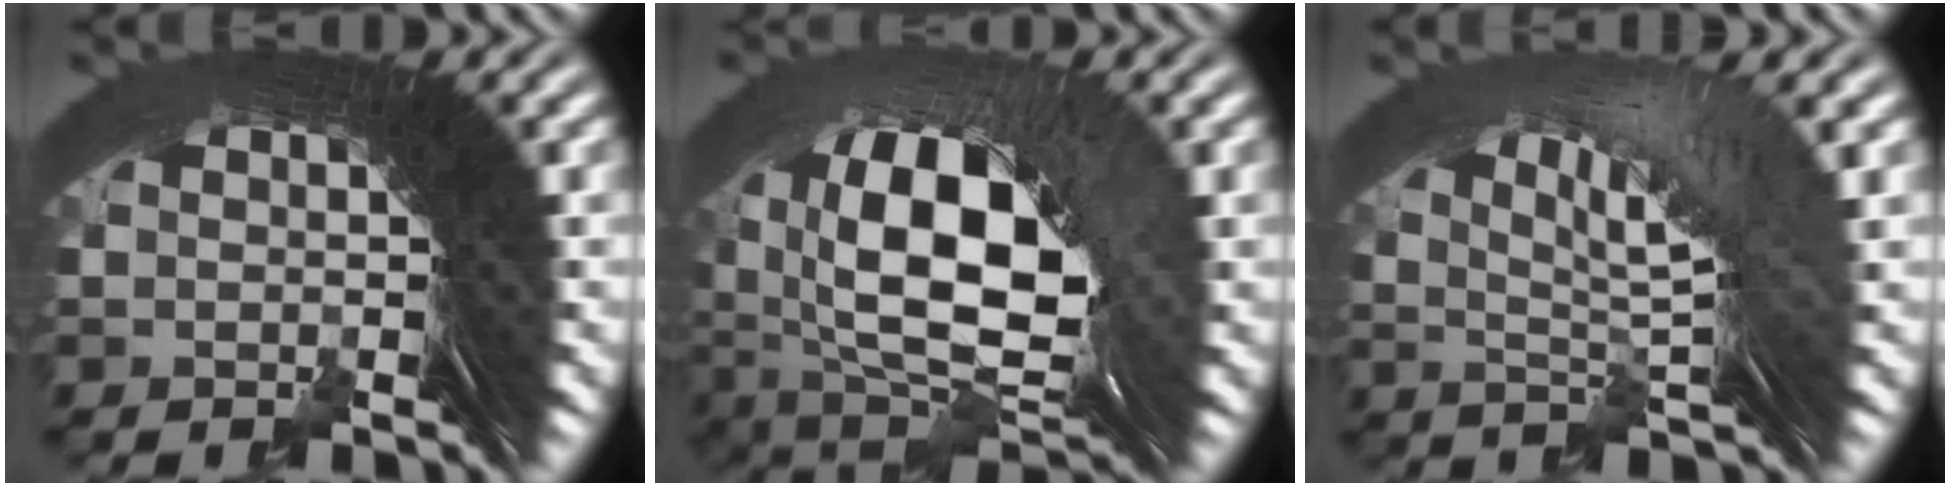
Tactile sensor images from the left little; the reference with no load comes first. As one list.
[{"total": 11.2, "force": [-0.5, 6.6, 9.1], "torque": [-0.166, -0.038, 0.018]}, {"total": 5.0, "force": [2.1, 0.4, 4.5], "torque": [-0.064, 0.014, 0.035]}]